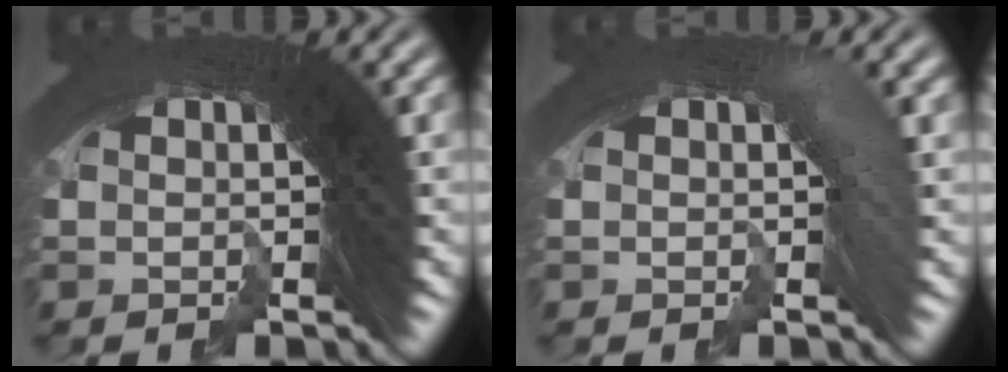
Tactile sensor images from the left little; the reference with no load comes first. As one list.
[{"total": 1.5, "force": [-0.3, 0.5, 1.4], "torque": [-0.012, 0.006, -0.006]}]